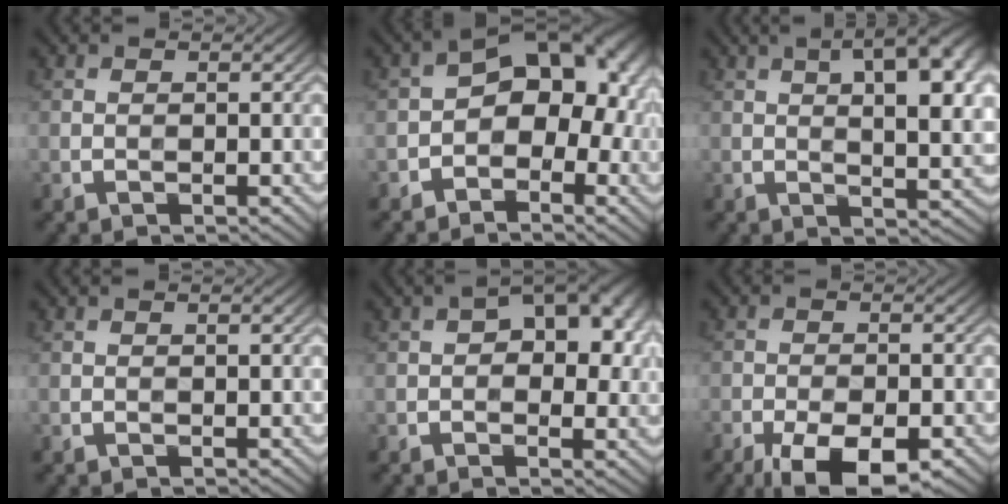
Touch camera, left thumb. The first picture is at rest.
{"total": 11.6, "force": [-1.0, 7.8, 8.6], "torque": [-0.089, 0.006, -0.027]}
{"total": 14.0, "force": [4.6, 5.6, 11.9], "torque": [-0.148, 0.030, 0.052]}
{"total": 0.7, "force": [0.1, 0.1, 0.6], "torque": [-0.010, 0.001, 0.002]}
{"total": 10.4, "force": [2.4, 6.1, 8.1], "torque": [-0.093, 0.014, 0.022]}
{"total": 10.3, "force": [-6.8, 3.9, 6.7], "torque": [-0.122, -0.025, -0.105]}